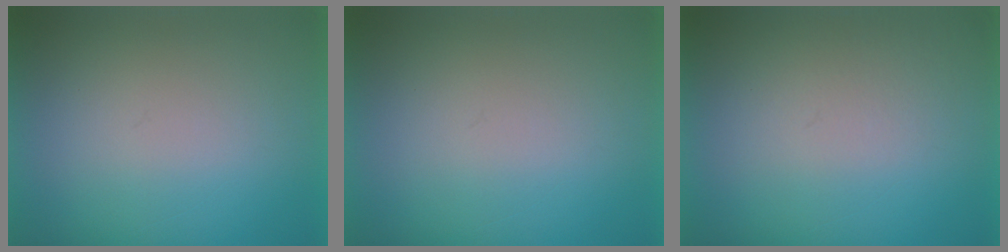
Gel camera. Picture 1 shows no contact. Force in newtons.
{"total": 0.0}
{"total": 1.7}